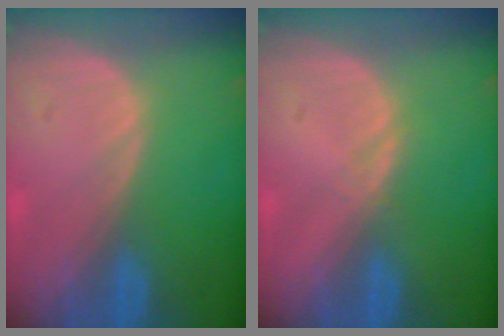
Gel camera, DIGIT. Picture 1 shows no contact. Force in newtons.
{"total": 0.6, "press": 0.6, "slide": 0.1}